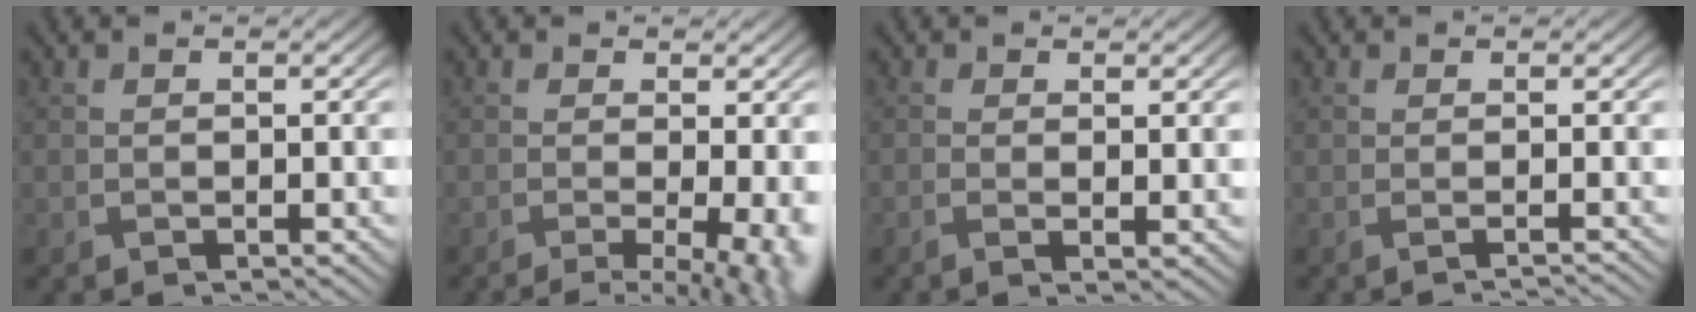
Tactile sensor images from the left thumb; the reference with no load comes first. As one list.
[{"total": 7.0, "force": [-2.6, 2.1, 6.1], "torque": [-0.076, -0.011, -0.022]}, {"total": 1.3, "force": [0.5, 0.1, 1.2], "torque": [-0.020, 0.005, -0.001]}, {"total": 1.3, "force": [-0.7, 0.1, 1.1], "torque": [-0.010, 0.003, -0.018]}]